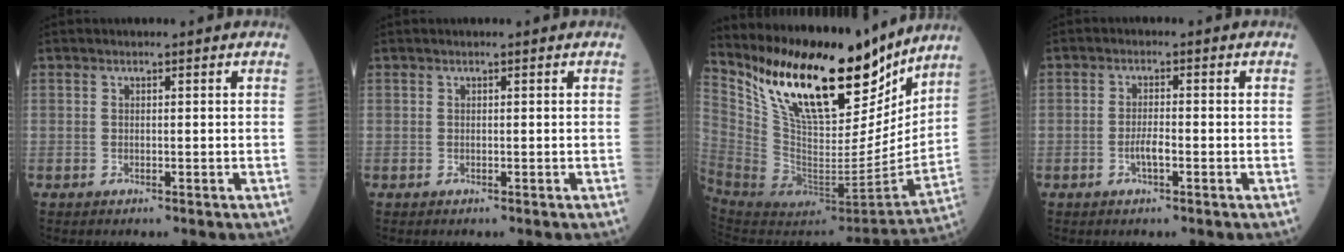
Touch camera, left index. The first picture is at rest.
{"total": 0.0}
{"total": 25.3, "force": [19.1, 8.2, 14.4], "torque": [-0.267, -0.024, 0.326]}
{"total": 2.5, "force": [-1.1, 0.5, 2.2], "torque": [-0.043, -0.001, -0.022]}